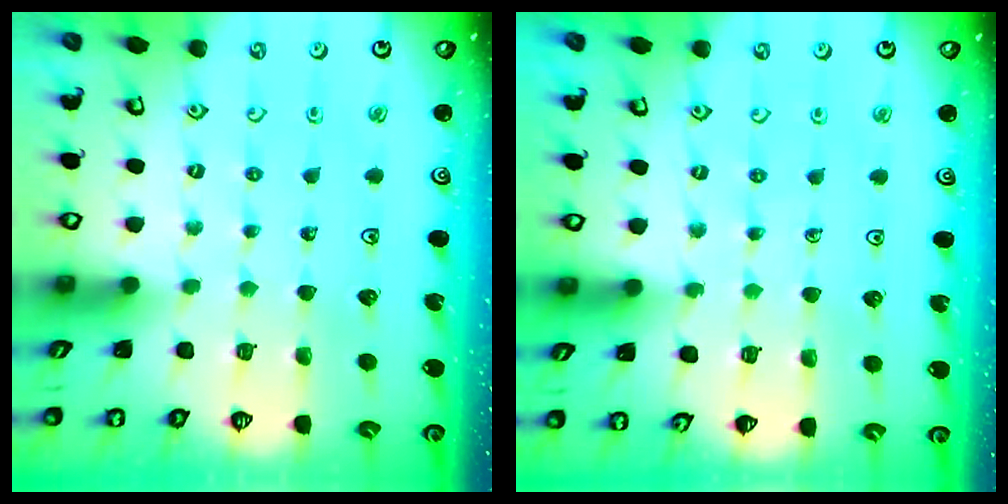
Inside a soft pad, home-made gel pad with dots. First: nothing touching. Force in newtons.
{"total": 6.5, "press": 6.3, "slide": 1.6}